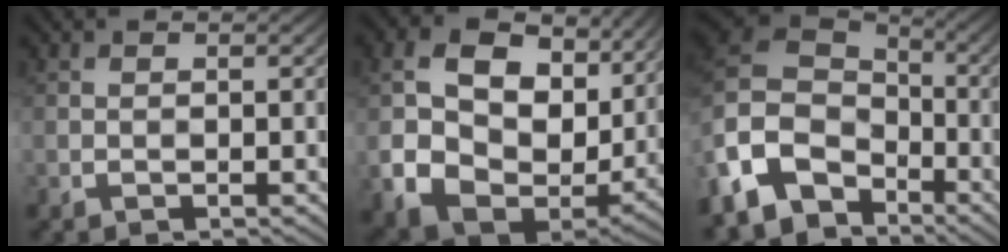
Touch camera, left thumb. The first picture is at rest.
{"total": 15.4, "force": [2.6, 11.2, 10.3], "torque": [-0.211, -0.010, 0.065]}
{"total": 14.4, "force": [-7.0, 10.7, 6.6], "torque": [-0.231, -0.017, -0.125]}